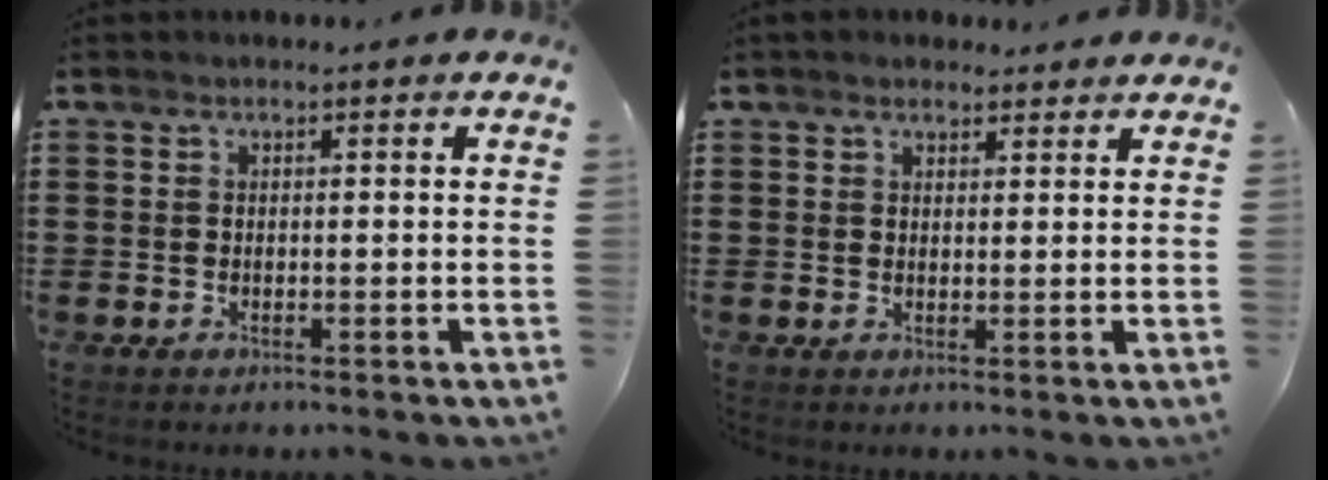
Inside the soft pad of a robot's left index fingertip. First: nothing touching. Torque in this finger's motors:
{"motor_torque": [2.14, 0.00, 0.45, 0.09]}